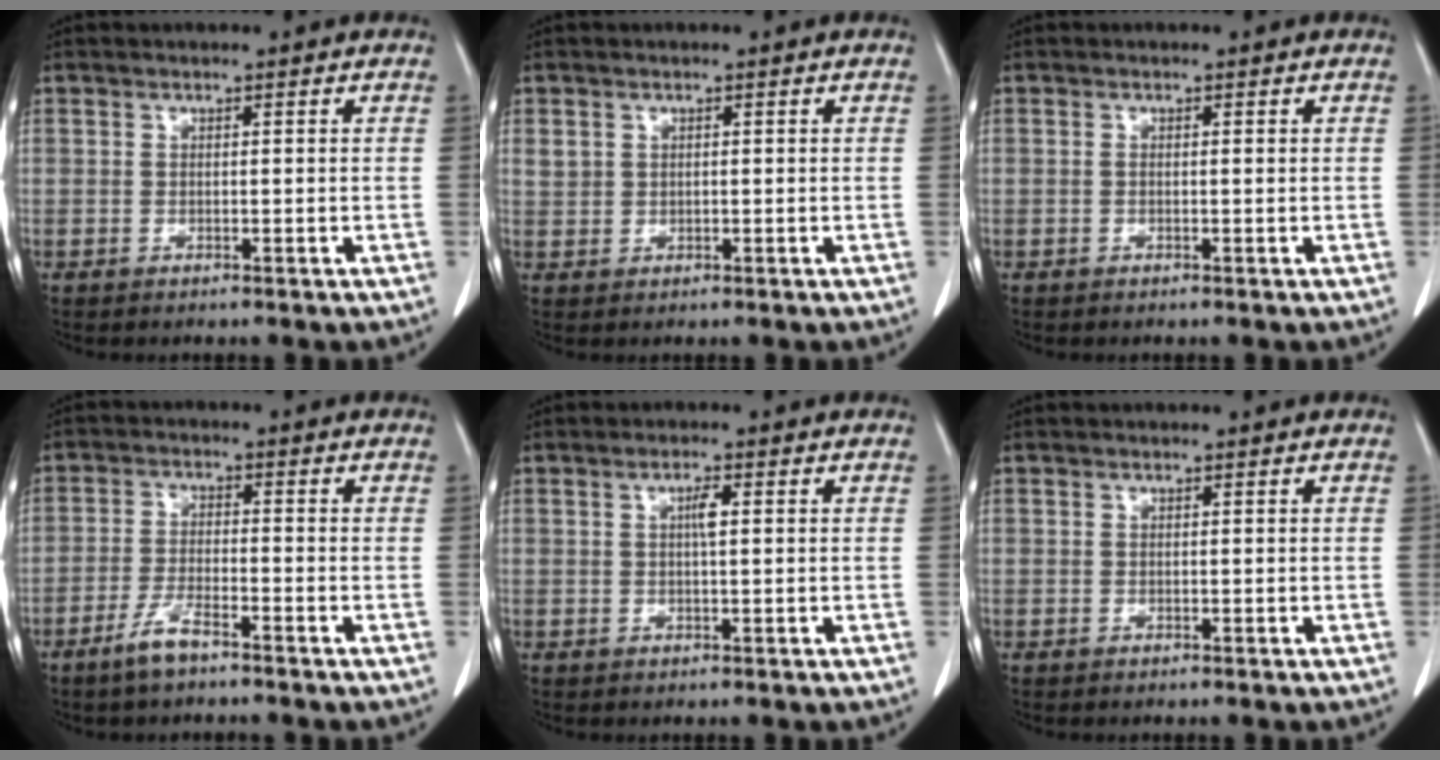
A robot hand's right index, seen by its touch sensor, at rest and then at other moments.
{"total": 1.8, "force": [0.7, 1.6, 0.6], "torque": [-0.010, 0.008, 0.017]}
{"total": 0.6, "force": [0.1, 0.1, 0.6], "torque": [-0.014, 0.002, 0.003]}
{"total": 4.6, "force": [-3.4, 0.7, 3.0], "torque": [-0.065, -0.003, -0.066]}
{"total": 1.9, "force": [0.4, 0.3, 1.9], "torque": [-0.035, 0.003, 0.006]}
{"total": 0.0}